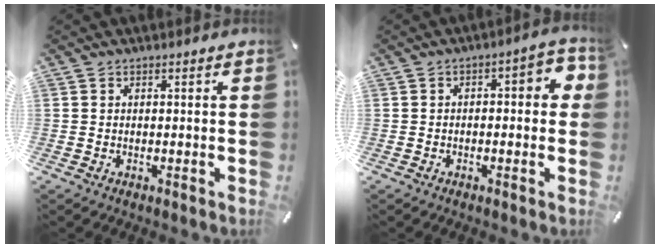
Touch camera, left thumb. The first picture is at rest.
{"total": 4.1, "force": [-1.4, 1.8, 3.5], "torque": [-0.052, 0.014, -0.028]}